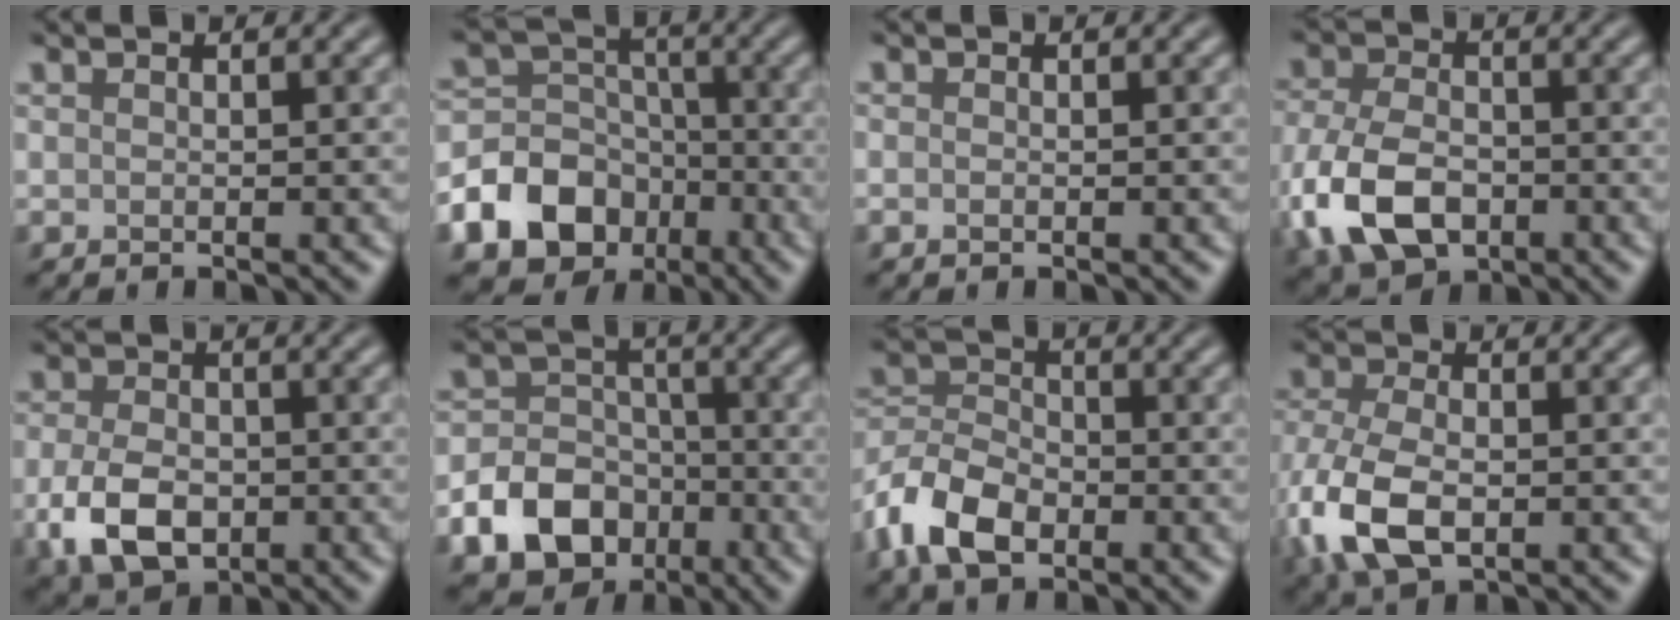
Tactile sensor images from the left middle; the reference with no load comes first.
{"total": 14.0, "force": [-6.5, 11.3, 5.1], "torque": [-0.112, -0.038, -0.133]}
{"total": 0.5, "force": [-0.2, 0.3, 0.3], "torque": [-0.005, -0.002, -0.004]}
{"total": 8.9, "force": [-3.4, 5.6, 6.0], "torque": [-0.145, -0.012, -0.076]}
{"total": 6.3, "force": [-1.9, 4.2, 4.3], "torque": [-0.097, -0.011, -0.039]}
{"total": 11.1, "force": [-5.4, 8.8, 4.1], "torque": [-0.063, -0.036, -0.112]}
{"total": 7.0, "force": [-3.7, 4.3, 4.2], "torque": [-0.090, 0.003, -0.082]}
{"total": 8.2, "force": [-2.5, 4.9, 6.1], "torque": [-0.154, -0.014, -0.056]}